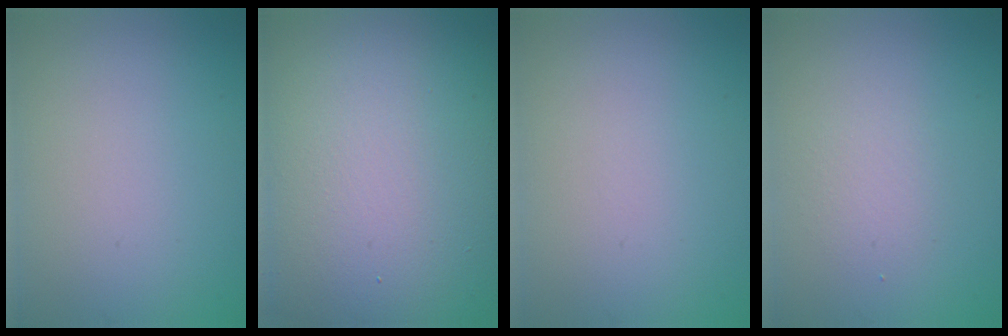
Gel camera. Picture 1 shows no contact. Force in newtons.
{"total": 21.4, "press": 21.4, "slide": 0.7}
{"total": 0.0}
{"total": 1.5, "press": 1.5, "slide": 0.1}